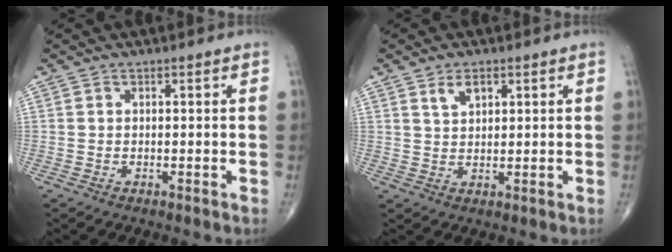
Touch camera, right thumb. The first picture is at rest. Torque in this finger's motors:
{"motor_torque": [-0.41, 0.39, 0.04, 0.22, 0.10]}